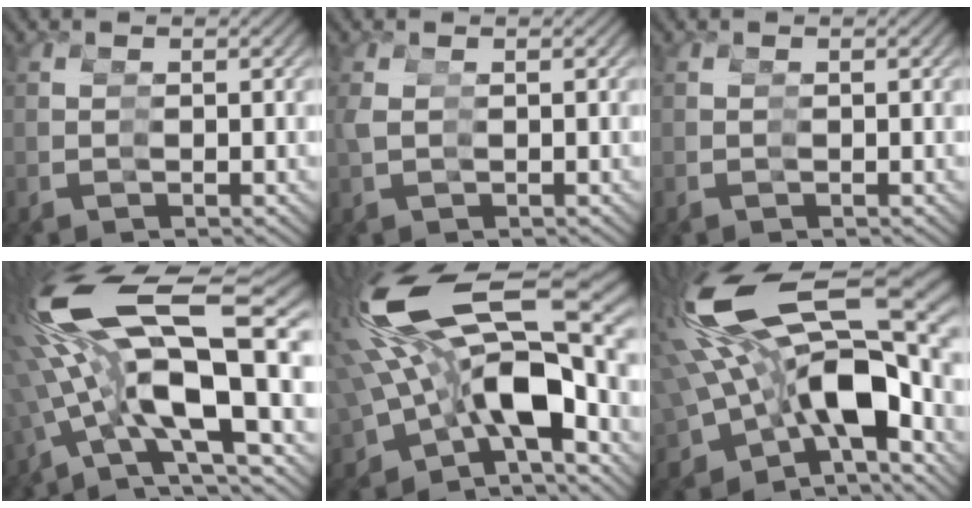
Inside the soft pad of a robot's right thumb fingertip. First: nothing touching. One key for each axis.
{"total": 0.6, "fx": 0.5, "fy": 0.3, "fz": 0.0, "tx": -0.005, "ty": 0.004, "tz": 0.008}
{"total": 0.0}
{"total": 11.2, "fx": 2.3, "fy": 5.9, "fz": 9.2, "tx": -0.220, "ty": 0.026, "tz": 0.042}
{"total": 13.8, "fx": 1.8, "fy": 8.1, "fz": 11.1, "tx": -0.250, "ty": 0.004, "tz": 0.037}
{"total": 15.0, "fx": 1.1, "fy": 9.2, "fz": 11.8, "tx": -0.259, "ty": -0.003, "tz": 0.027}